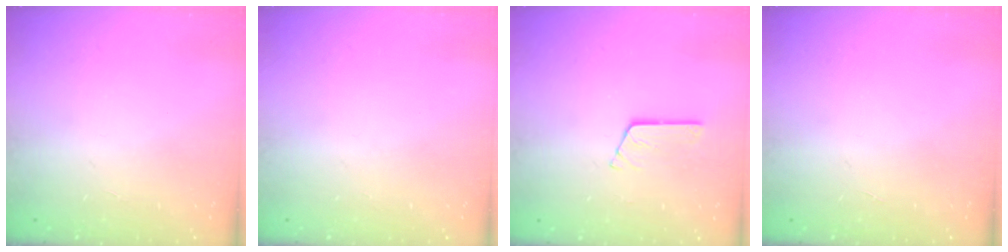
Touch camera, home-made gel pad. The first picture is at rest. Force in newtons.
{"total": 1.5, "press": 1.4, "slide": 0.2}
{"total": 2.6, "press": 2.6, "slide": 0.3}
{"total": 0.0}